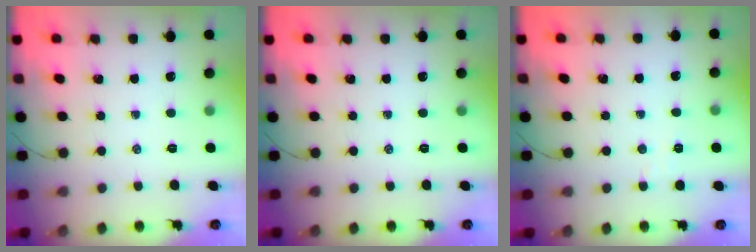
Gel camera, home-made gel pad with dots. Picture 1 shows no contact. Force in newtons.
{"total": 0.0}
{"total": 2.2, "press": 2.1, "slide": 0.7}